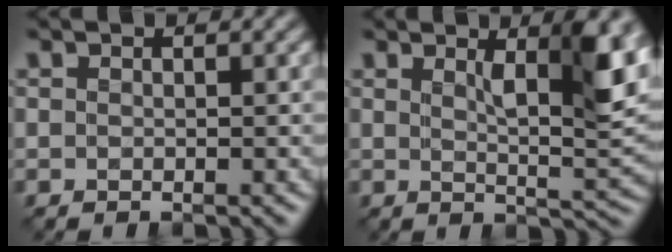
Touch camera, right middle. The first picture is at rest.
{"total": 6.5, "force": [2.2, 1.7, 5.9], "torque": [-0.082, -0.008, 0.039]}